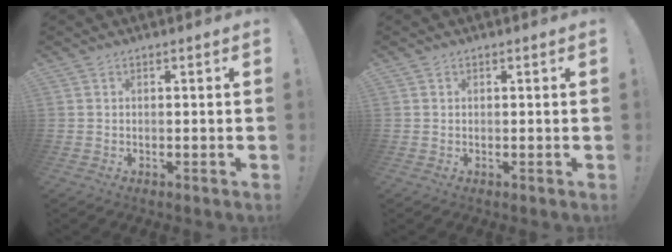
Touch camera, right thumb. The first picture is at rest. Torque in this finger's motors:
{"motor_torque": [0.64, -0.36, -0.34, -0.27, 0.02]}